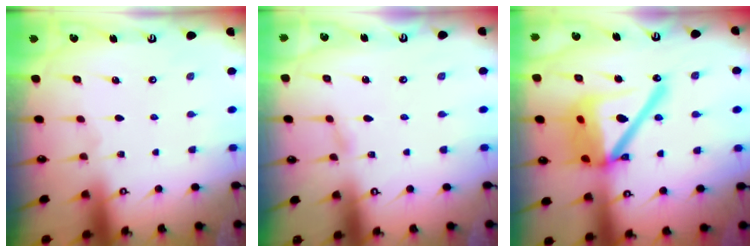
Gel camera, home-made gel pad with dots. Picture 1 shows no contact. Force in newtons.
{"total": 1.2, "press": 1.2, "slide": 0.1}
{"total": 21.7, "press": 21.5, "slide": 2.8}